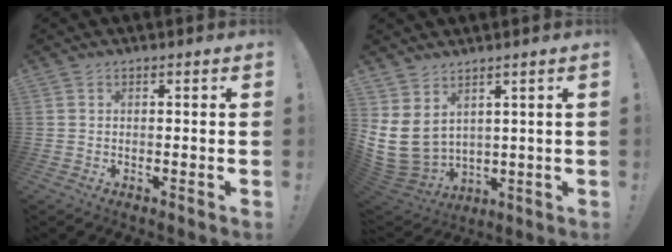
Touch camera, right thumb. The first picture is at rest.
{"total": 10.7, "force": [2.7, 8.2, 6.3], "torque": [-0.146, -0.028, 0.059]}